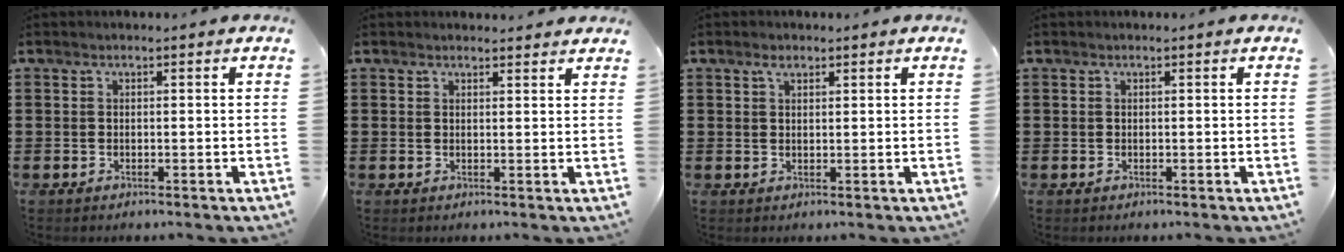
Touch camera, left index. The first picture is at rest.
{"total": 1.3, "force": [1.3, 0.2, 0.0], "torque": [-0.003, 0.001, 0.026]}
{"total": 1.5, "force": [1.0, 0.7, 0.9], "torque": [-0.013, 0.001, 0.015]}
{"total": 0.0}